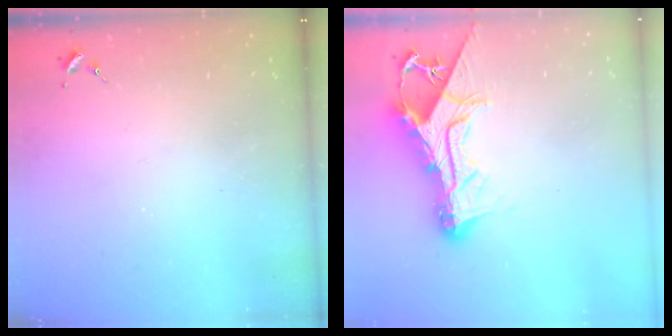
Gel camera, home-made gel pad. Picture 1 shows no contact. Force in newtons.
{"total": 15.5, "press": 15.4, "slide": 1.6}